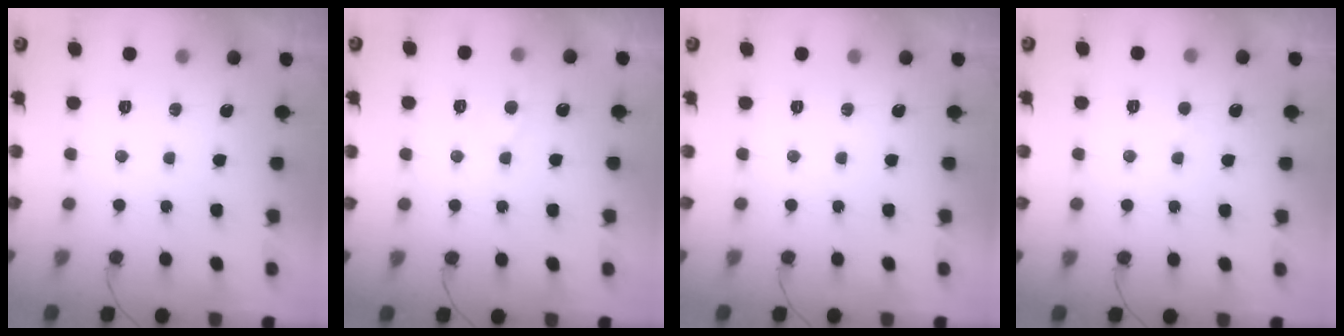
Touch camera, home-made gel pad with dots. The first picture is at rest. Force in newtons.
{"total": 4.9, "press": 4.9, "slide": 0.4}
{"total": 0.0}
{"total": 2.7, "press": 2.7, "slide": 0.2}